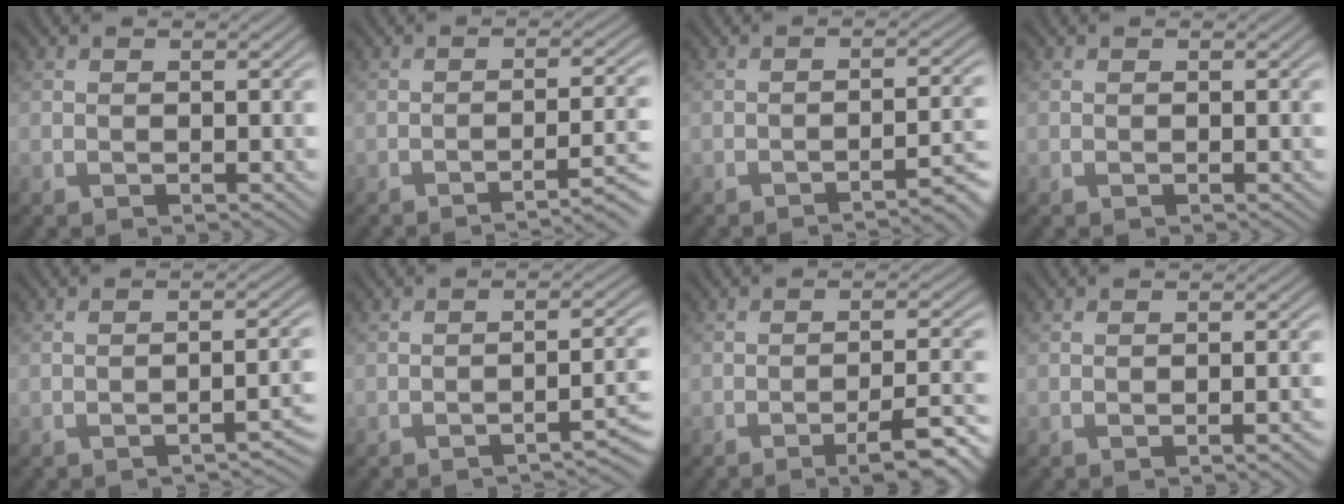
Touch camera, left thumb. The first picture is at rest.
{"total": 5.7, "force": [-3.3, 0.9, 4.5], "torque": [-0.061, 0.009, -0.054]}
{"total": 4.6, "force": [-3.1, 0.8, 3.3], "torque": [-0.034, 0.013, -0.054]}
{"total": 0.0}
{"total": 3.3, "force": [-2.2, 0.6, 2.4], "torque": [-0.027, 0.010, -0.038]}
{"total": 4.1, "force": [-2.7, 0.7, 3.1], "torque": [-0.034, 0.015, -0.050]}
{"total": 7.0, "force": [-4.3, 1.2, 5.4], "torque": [-0.076, 0.006, -0.067]}
{"total": 1.7, "force": [-0.8, 0.3, 1.5], "torque": [-0.015, 0.005, -0.015]}